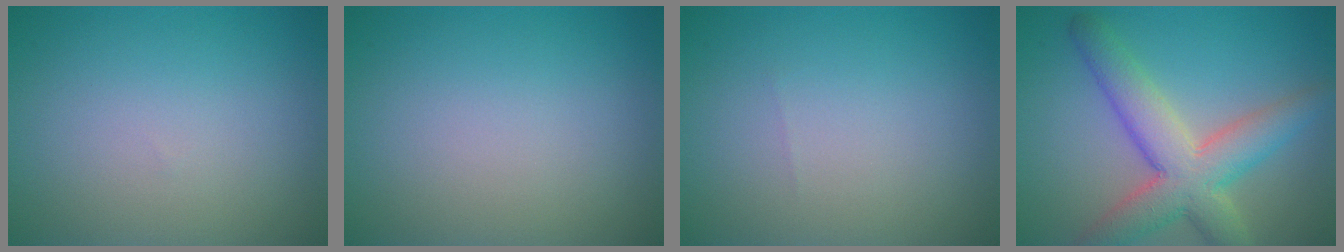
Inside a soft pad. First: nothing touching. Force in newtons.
{"total": 0.0}
{"total": 0.0}
{"total": 7.0, "press": 7.0, "slide": 0.6}